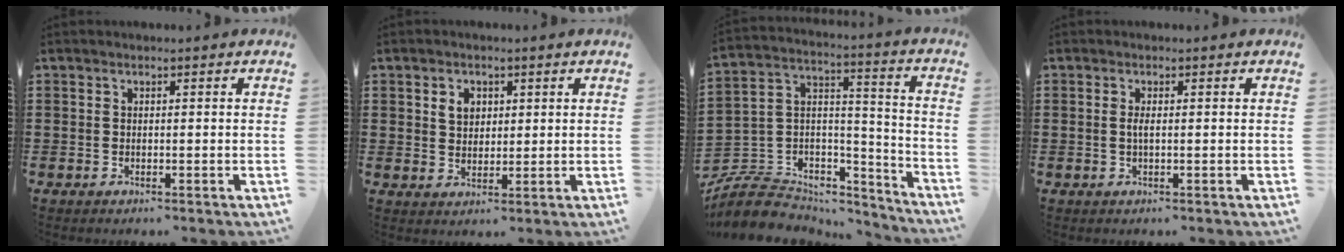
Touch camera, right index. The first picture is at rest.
{"total": 3.2, "force": [1.2, 2.5, 1.6], "torque": [-0.041, 0.011, 0.021]}
{"total": 7.3, "force": [-5.7, 4.3, 1.3], "torque": [-0.050, -0.006, -0.109]}
{"total": 1.3, "force": [0.0, 0.2, 1.3], "torque": [-0.026, -0.002, 0.000]}